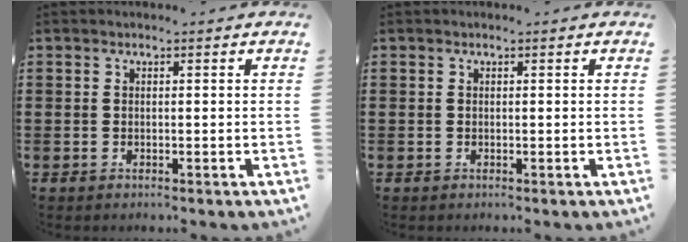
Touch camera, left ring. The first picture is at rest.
{"total": 0.0}